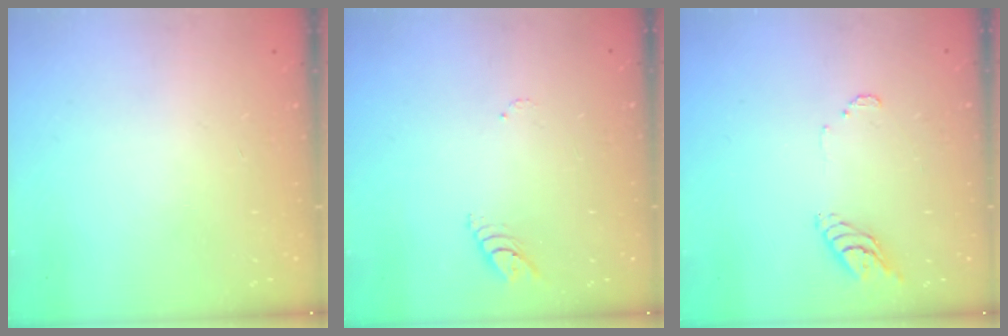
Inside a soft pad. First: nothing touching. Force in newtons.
{"total": 3.1, "press": 3.1, "slide": 0.4}
{"total": 8.3, "press": 8.3, "slide": 0.7}